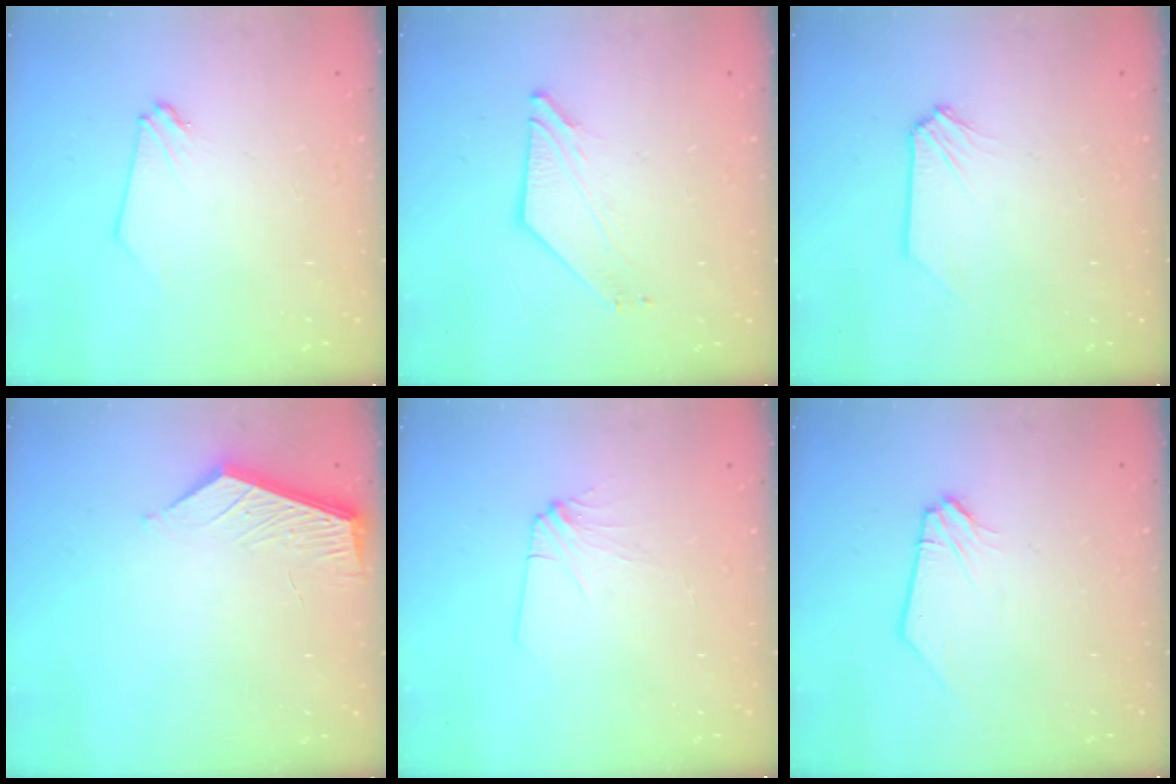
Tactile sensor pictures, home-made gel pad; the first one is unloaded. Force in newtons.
{"total": 2.9, "press": 2.9, "slide": 0.2}
{"total": 0.0}
{"total": 4.9, "press": 4.9, "slide": 0.5}
{"total": 3.0, "press": 3.0, "slide": 0.3}
{"total": 0.0}